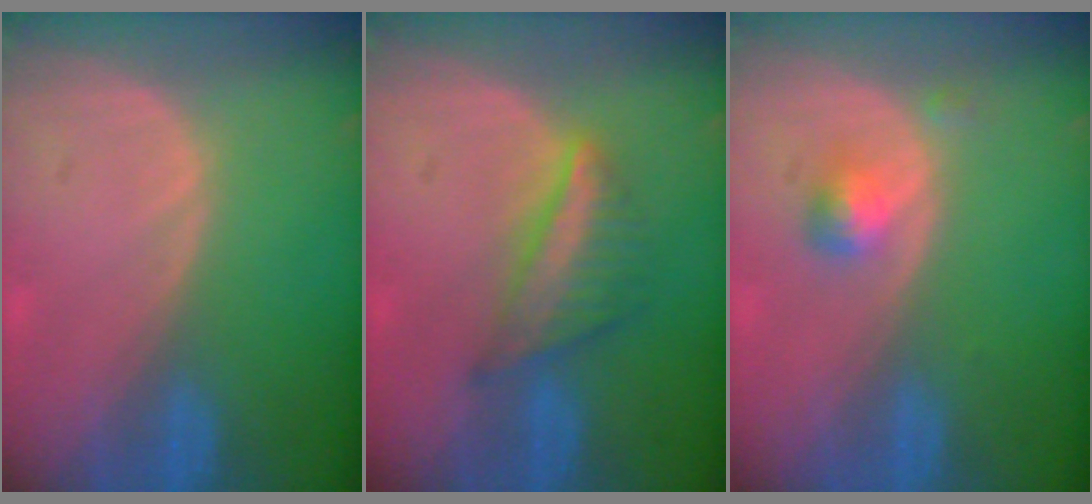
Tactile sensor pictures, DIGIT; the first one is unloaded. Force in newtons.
{"total": 5.9, "press": 5.7, "slide": 1.6}
{"total": 2.4, "press": 2.4, "slide": 0.2}